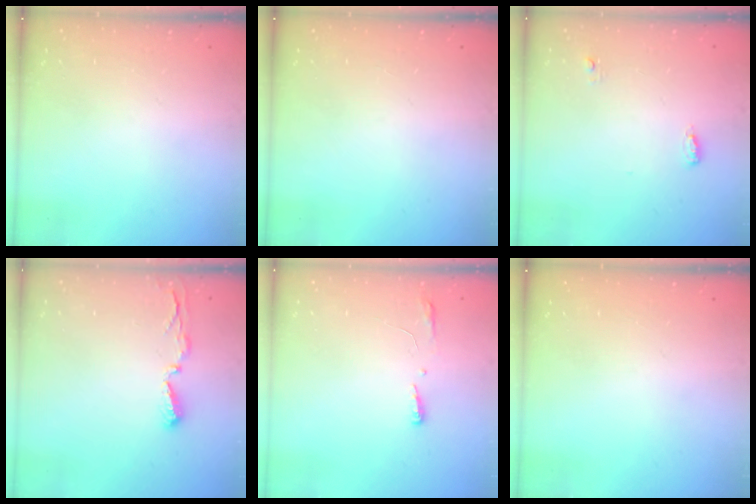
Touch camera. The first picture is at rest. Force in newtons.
{"total": 0.0}
{"total": 3.7, "press": 3.5, "slide": 1.2}
{"total": 4.0, "press": 4.0, "slide": 0.4}
{"total": 3.8, "press": 3.6, "slide": 1.2}
{"total": 0.0}